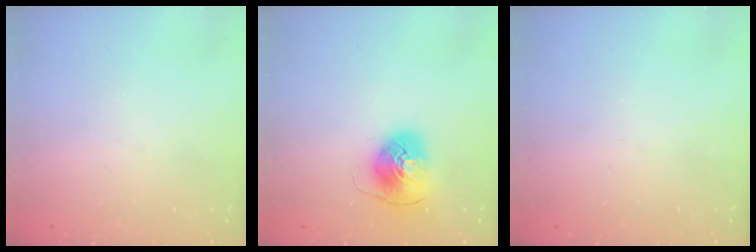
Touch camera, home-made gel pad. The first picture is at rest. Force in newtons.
{"total": 8.1, "press": 8.1, "slide": 0.6}
{"total": 0.0}